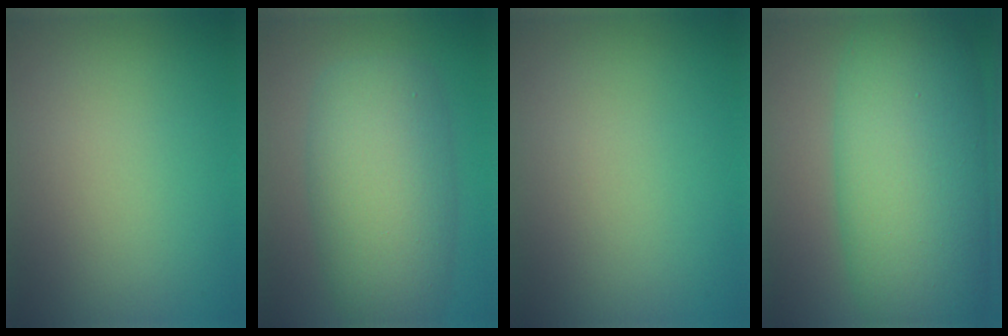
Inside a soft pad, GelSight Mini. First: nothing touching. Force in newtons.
{"total": 8.4, "press": 8.3, "slide": 0.4}
{"total": 0.0}
{"total": 12.4, "press": 12.4, "slide": 0.2}